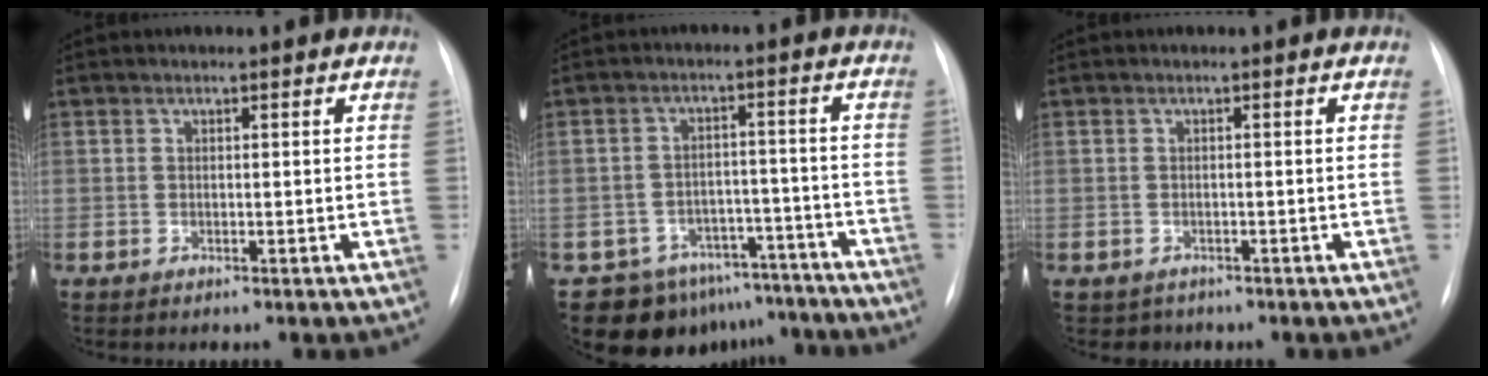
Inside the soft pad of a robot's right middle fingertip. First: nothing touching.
{"total": 11.7, "force": [-9.1, 7.2, 0.7], "torque": [0.001, 0.039, -0.111]}
{"total": 1.5, "force": [-1.0, 1.1, -0.2], "torque": [-0.002, 0.004, -0.014]}